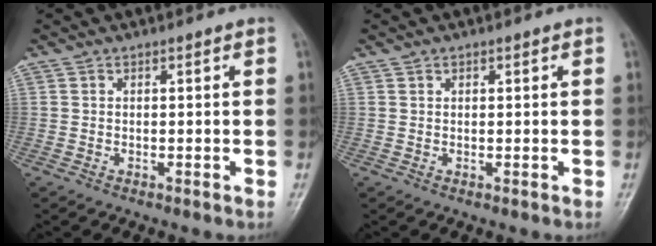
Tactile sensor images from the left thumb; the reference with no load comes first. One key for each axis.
{"total": 0.7, "fx": 0.5, "fy": 0.5, "fz": 0.3, "tx": 0.000, "ty": -0.003, "tz": 0.006}